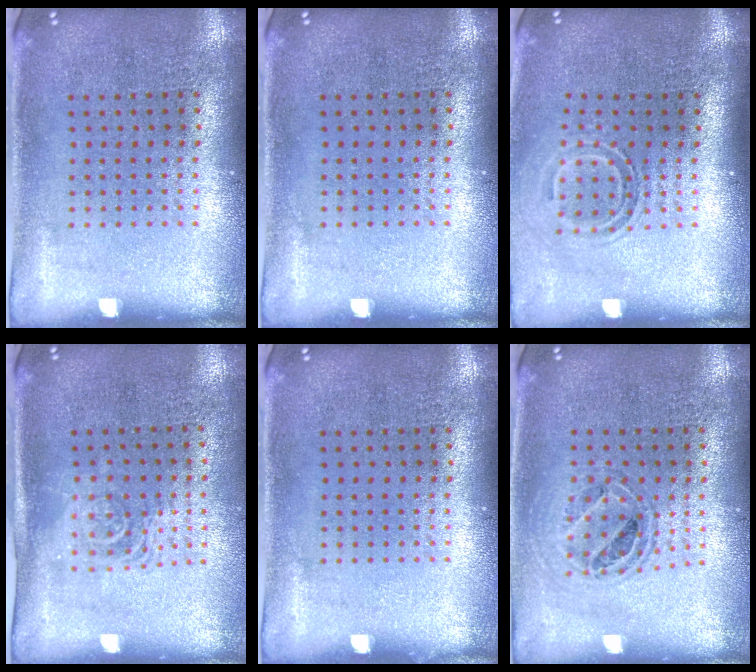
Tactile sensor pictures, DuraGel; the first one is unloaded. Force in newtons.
{"total": 0.0}
{"total": 1.6, "press": 1.0, "slide": 1.2}
{"total": 1.6, "press": 1.3, "slide": 0.9}
{"total": 0.0}
{"total": 0.8, "press": 0.8, "slide": 0.1}